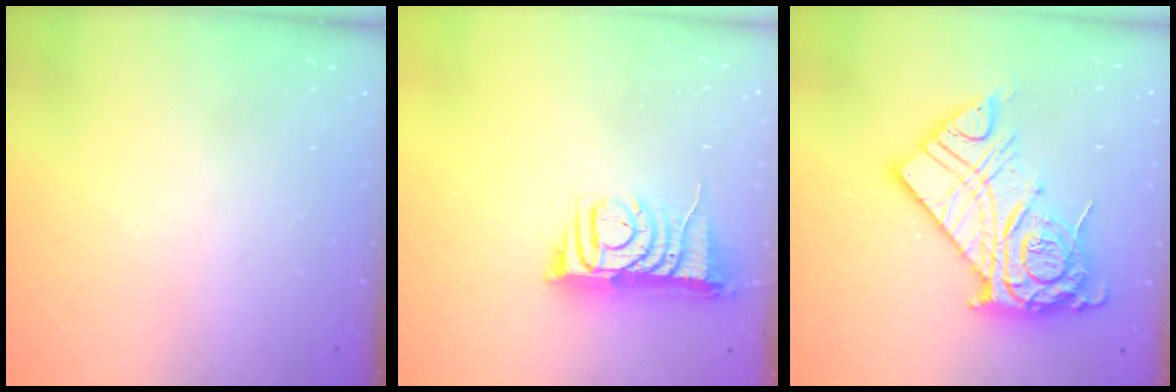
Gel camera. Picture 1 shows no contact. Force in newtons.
{"total": 8.5, "press": 8.4, "slide": 0.4}
{"total": 20.5, "press": 20.4, "slide": 2.0}